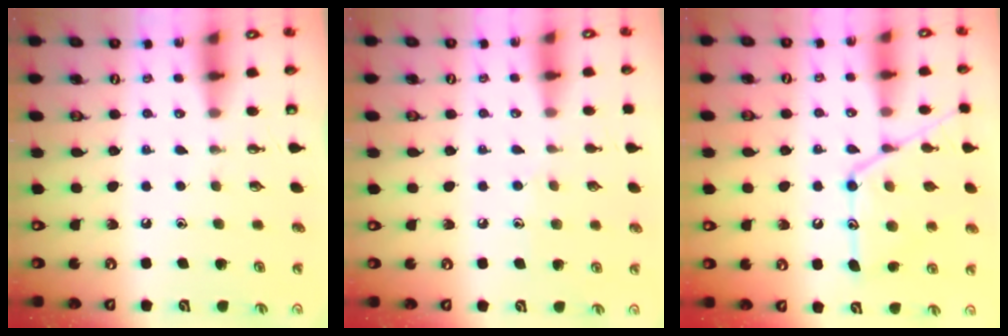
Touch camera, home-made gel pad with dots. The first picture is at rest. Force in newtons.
{"total": 5.4, "press": 5.4, "slide": 0.7}
{"total": 15.1, "press": 15.0, "slide": 1.0}